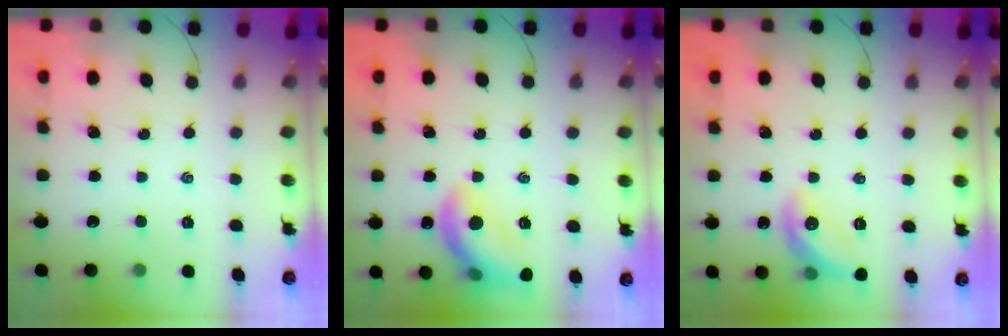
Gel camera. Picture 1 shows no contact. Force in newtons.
{"total": 13.6, "press": 13.5, "slide": 1.8}
{"total": 11.1, "press": 11.1, "slide": 0.4}